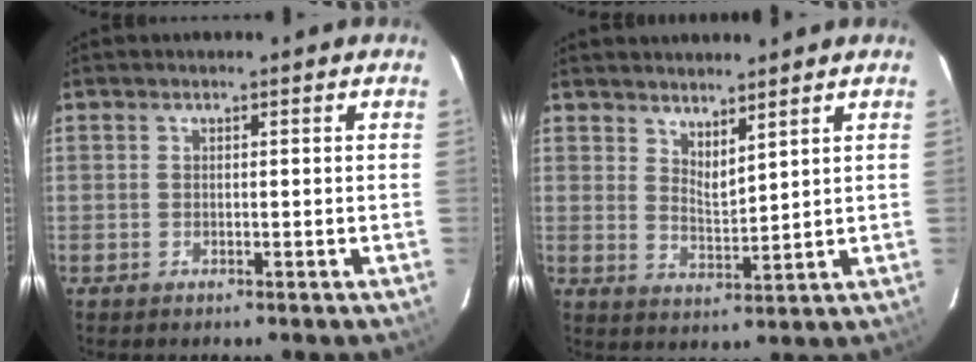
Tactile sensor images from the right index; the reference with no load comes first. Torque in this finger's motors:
{"motor_torque": [-0.07, 0.20, 0.00, 0.00]}